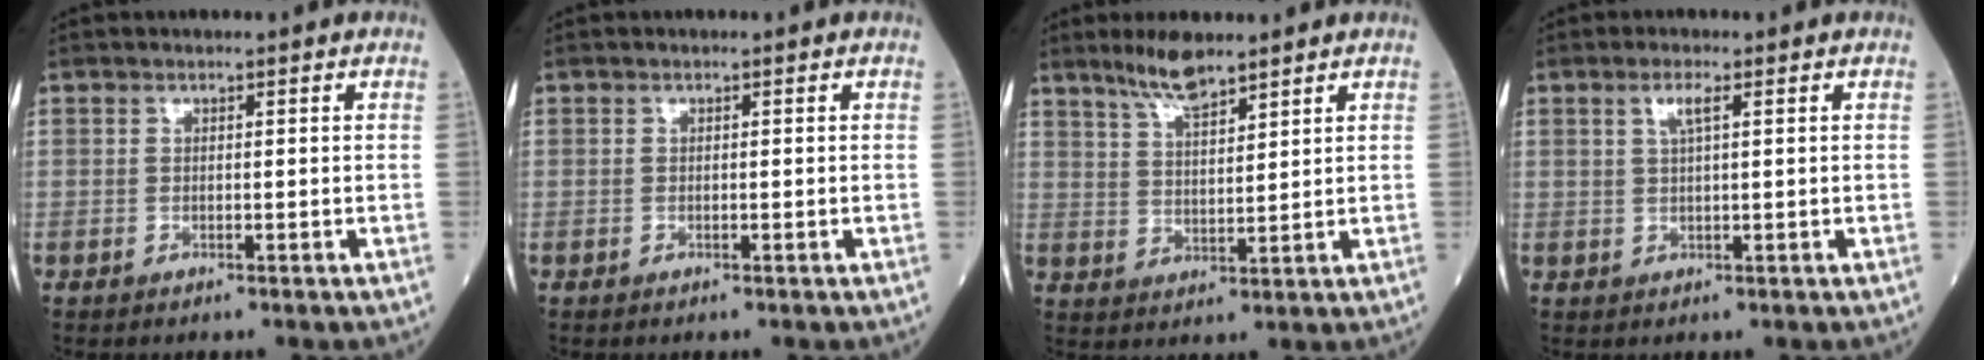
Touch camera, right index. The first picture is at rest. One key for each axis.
{"total": 0.0}
{"total": 6.1, "fx": 5.0, "fy": 0.9, "fz": 3.4, "tx": -0.072, "ty": 0.000, "tz": 0.096}
{"total": 2.5, "fx": 1.1, "fy": 0.3, "fz": 2.2, "tx": -0.048, "ty": 0.004, "tz": 0.020}